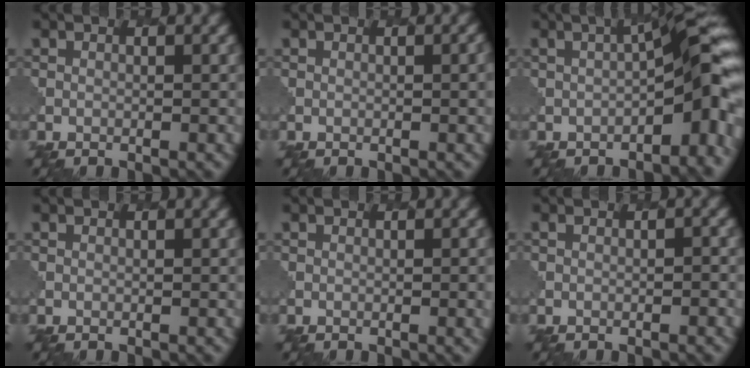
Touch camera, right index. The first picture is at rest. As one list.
[{"total": 0.9, "force": [0.0, -0.1, 0.9], "torque": [-0.008, 0.000, -0.001]}, {"total": 7.3, "force": [-1.6, 2.0, 6.9], "torque": [-0.081, 0.014, -0.031]}, {"total": 0.0}, {"total": 1.7, "force": [-0.2, 0.3, 1.6], "torque": [-0.019, -0.004, -0.002]}, {"total": 1.1, "force": [-0.5, 0.6, 0.9], "torque": [-0.006, 0.004, -0.002]}]